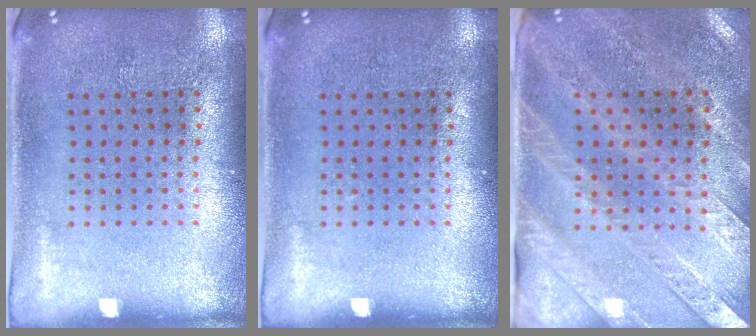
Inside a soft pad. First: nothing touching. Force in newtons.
{"total": 0.0}
{"total": 3.0, "press": 2.6, "slide": 1.4}